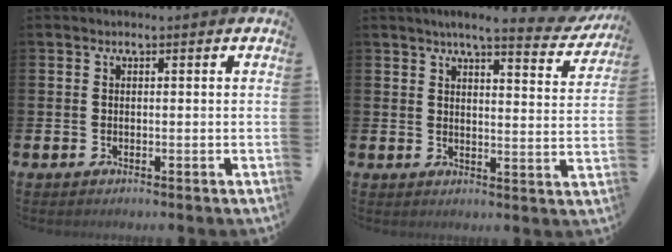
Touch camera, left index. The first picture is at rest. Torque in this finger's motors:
{"motor_torque": [1.03, -1.11, 0.31, 0.14]}